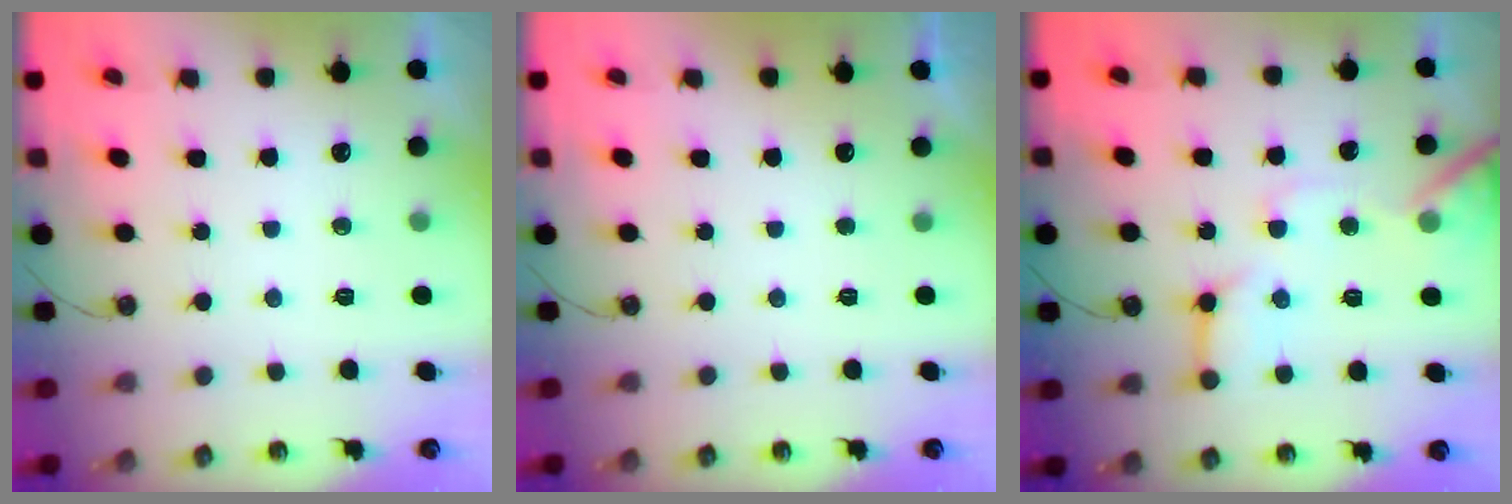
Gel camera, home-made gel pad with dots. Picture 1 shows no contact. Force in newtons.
{"total": 0.0}
{"total": 12.1, "press": 12.0, "slide": 1.5}